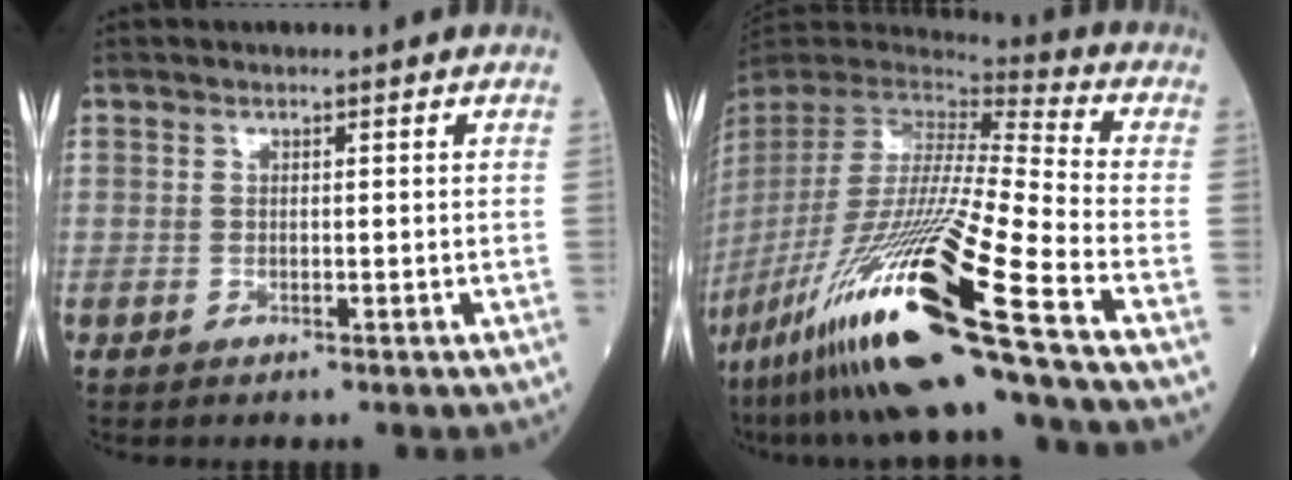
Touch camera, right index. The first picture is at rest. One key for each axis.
{"total": 28.6, "fx": -16.7, "fy": -0.6, "fz": 23.2, "tx": -0.465, "ty": -0.066, "tz": -0.313}